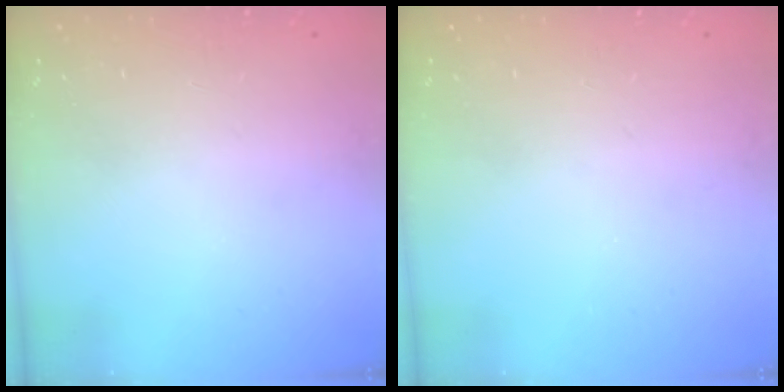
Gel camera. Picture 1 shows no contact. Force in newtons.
{"total": 0.0}